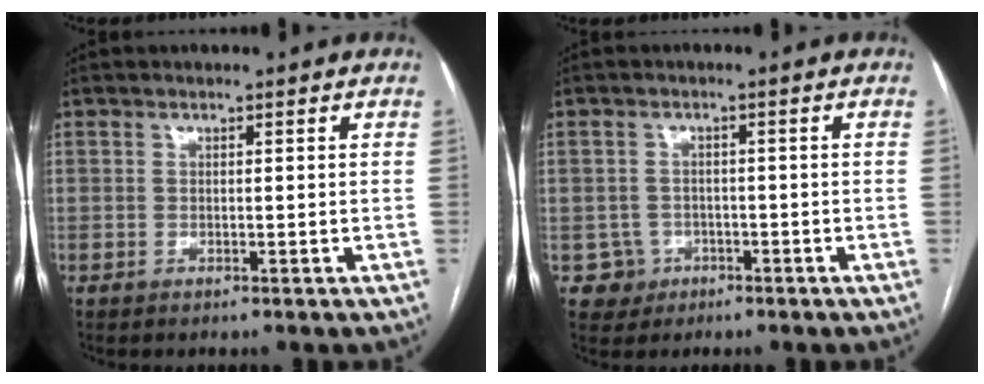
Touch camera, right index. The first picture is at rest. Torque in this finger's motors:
{"motor_torque": [-0.24, 0.12, -0.83, -0.20]}